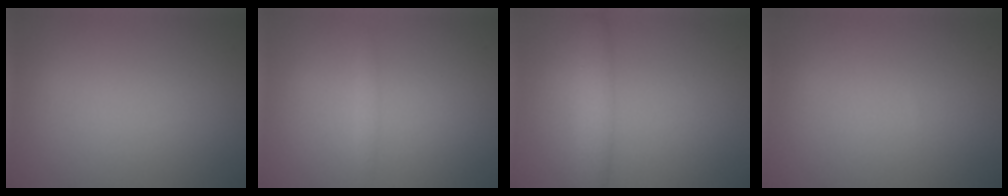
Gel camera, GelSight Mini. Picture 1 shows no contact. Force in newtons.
{"total": 0.7, "press": 0.7, "slide": 0.1}
{"total": 2.7, "press": 2.7, "slide": 0.2}
{"total": 0.0}